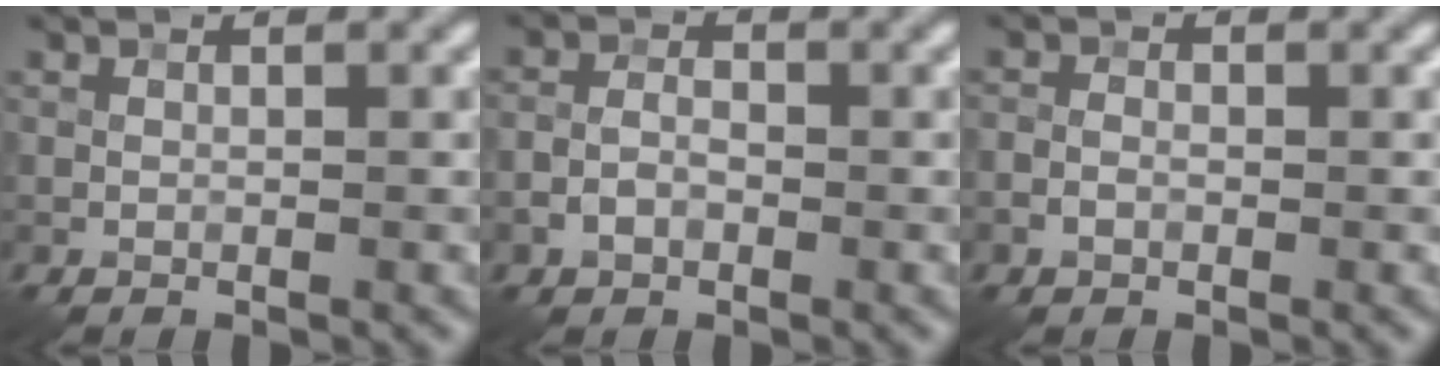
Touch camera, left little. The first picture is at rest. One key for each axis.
{"total": 1.9, "fx": -0.8, "fy": 1.3, "fz": 1.1, "tx": -0.019, "ty": 0.005, "tz": -0.019}
{"total": 1.2, "fx": -0.5, "fy": 0.9, "fz": 0.7, "tx": -0.013, "ty": 0.002, "tz": -0.014}